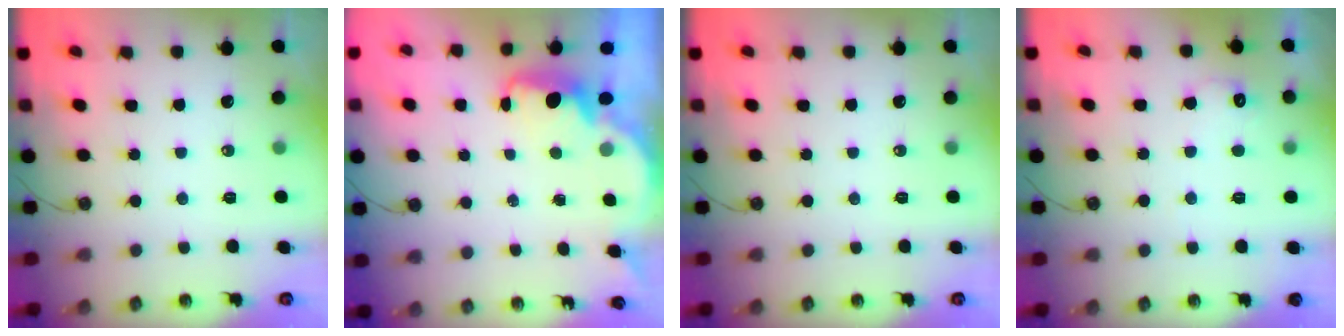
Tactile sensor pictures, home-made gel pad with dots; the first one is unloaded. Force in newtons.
{"total": 2.2, "press": 2.1, "slide": 0.6}
{"total": 0.0}
{"total": 7.8, "press": 7.7, "slide": 0.5}